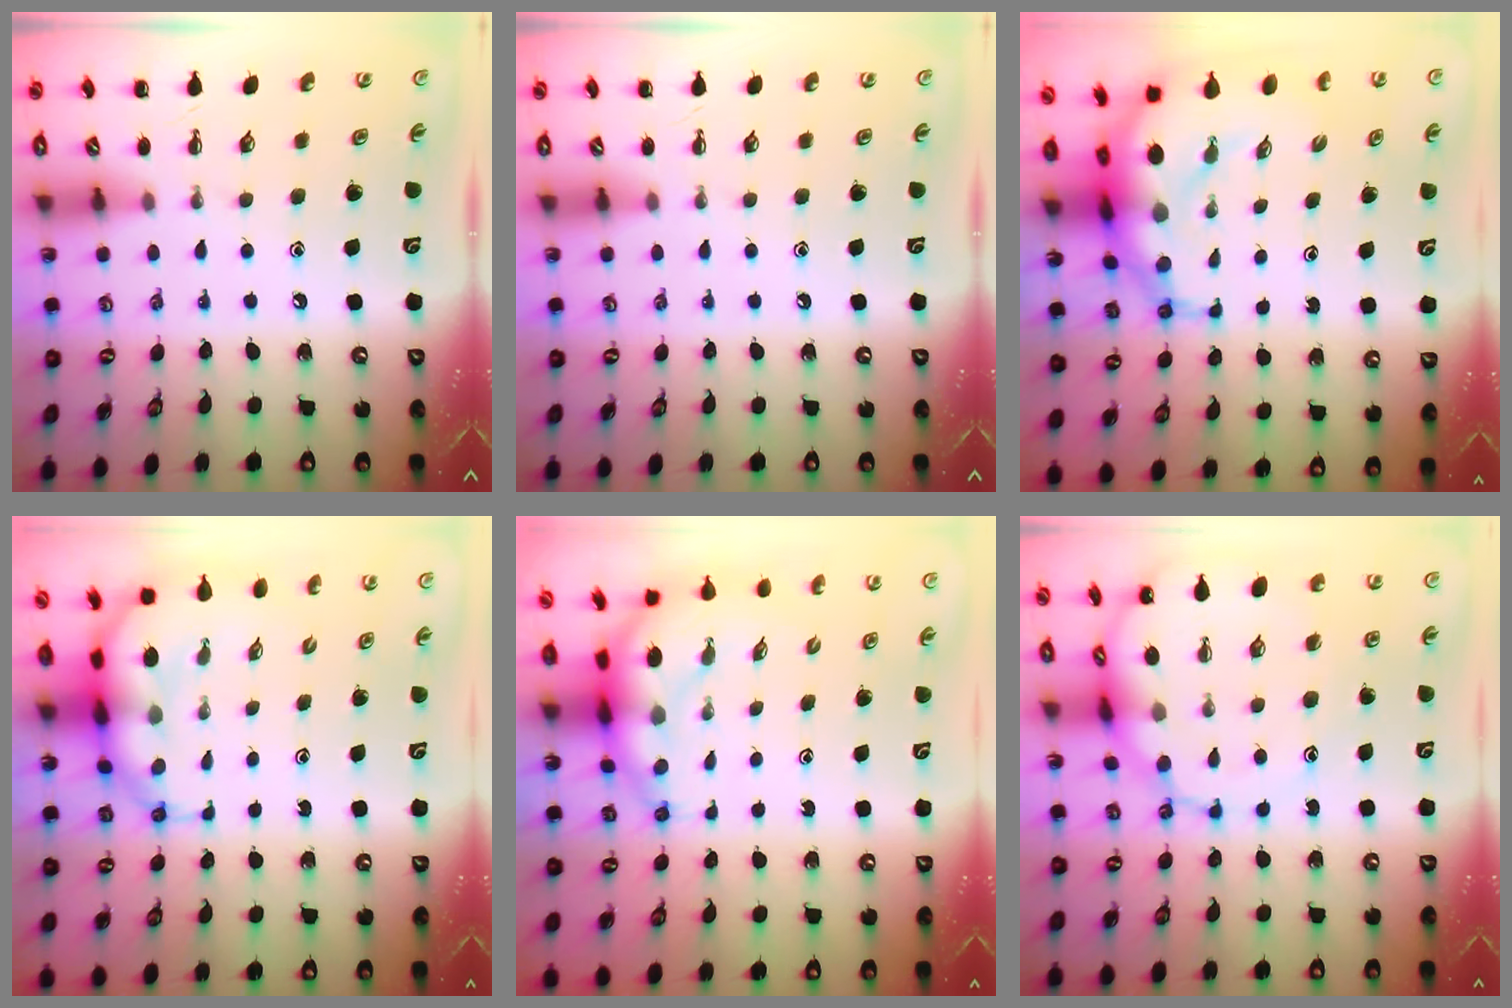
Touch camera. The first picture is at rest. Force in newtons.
{"total": 0.0}
{"total": 12.9, "press": 12.5, "slide": 3.5}
{"total": 7.6, "press": 7.1, "slide": 2.5}
{"total": 6.5, "press": 6.3, "slide": 1.8}
{"total": 11.1, "press": 10.9, "slide": 2.1}